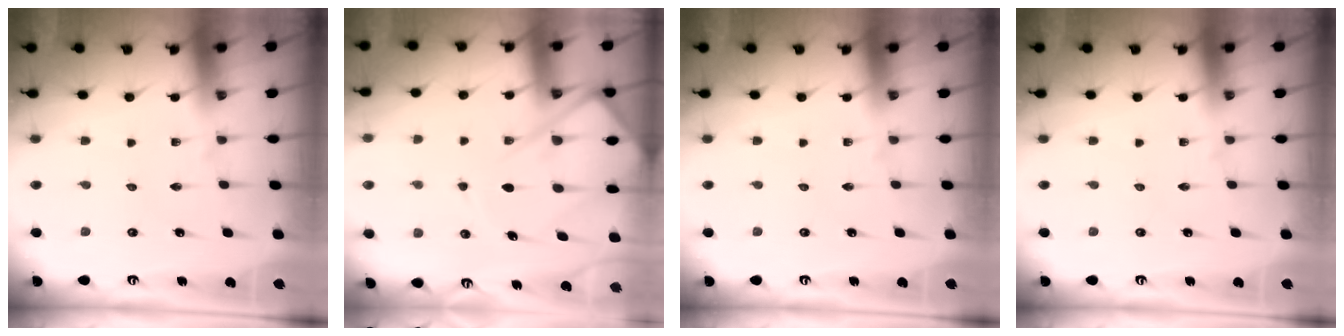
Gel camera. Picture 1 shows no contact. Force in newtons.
{"total": 13.1, "press": 13.1, "slide": 1.2}
{"total": 0.0}
{"total": 0.0}